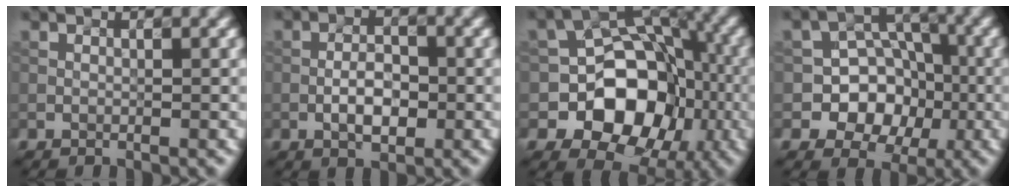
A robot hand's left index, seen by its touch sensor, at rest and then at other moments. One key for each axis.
{"total": 2.6, "fx": -1.0, "fy": 1.2, "fz": 2.1, "tx": -0.040, "ty": 0.003, "tz": -0.010}
{"total": 10.0, "fx": -3.1, "fy": 7.6, "fz": 5.6, "tx": -0.067, "ty": 0.007, "tz": -0.048}
{"total": 5.8, "fx": -1.9, "fy": 5.0, "fz": 2.2, "tx": -0.007, "ty": 0.009, "tz": -0.044}